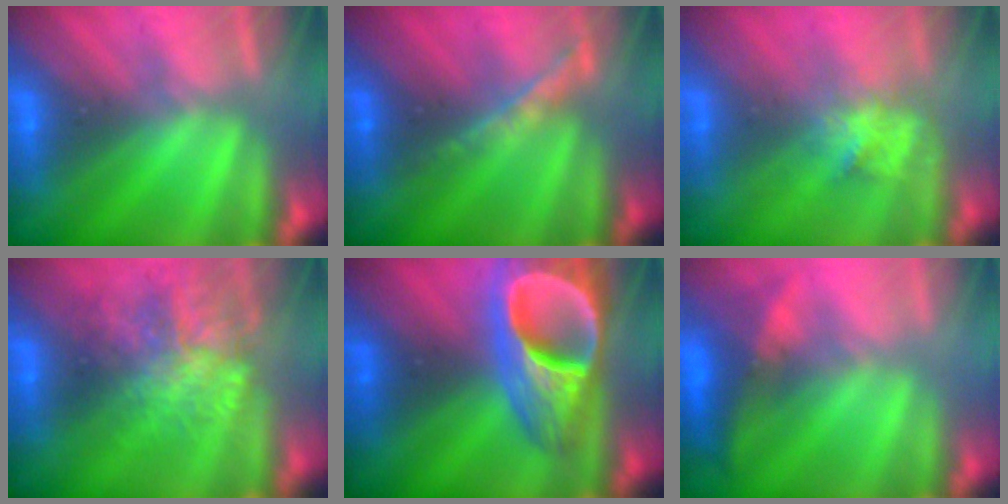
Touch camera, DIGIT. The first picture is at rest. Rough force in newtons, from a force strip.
{"total": 1.7}
{"total": 2.8}
{"total": 7.4}
{"total": 8.9}
{"total": 3.0}